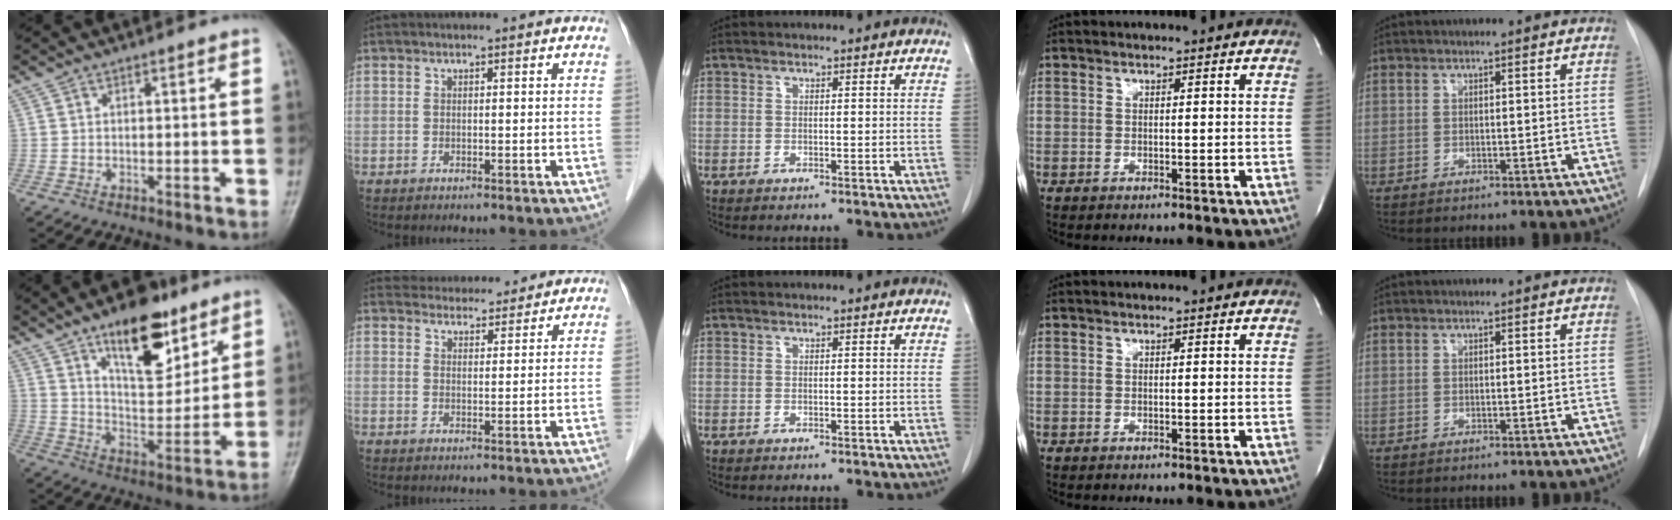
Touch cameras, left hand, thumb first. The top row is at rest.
{"thumb": {"total": 15.7, "force": [9.6, 6.9, 10.3], "torque": [-0.120, -0.058, 0.158]}, "index": {"total": 8.0, "force": [7.8, 1.8, 0.9], "torque": [-0.006, 0.018, 0.103]}}